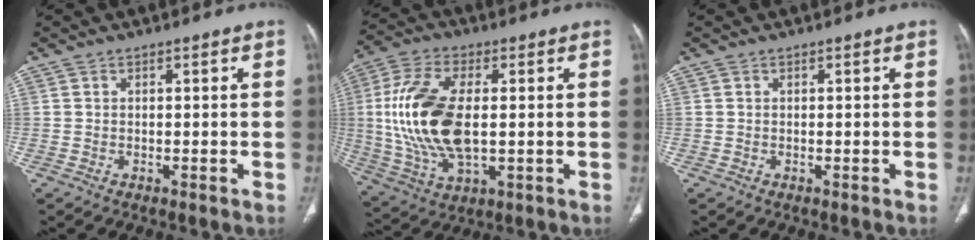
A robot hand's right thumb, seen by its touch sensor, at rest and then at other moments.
{"total": 18.1, "force": [0.6, 9.2, 15.6], "torque": [-0.331, -0.006, 0.016]}
{"total": 0.0}